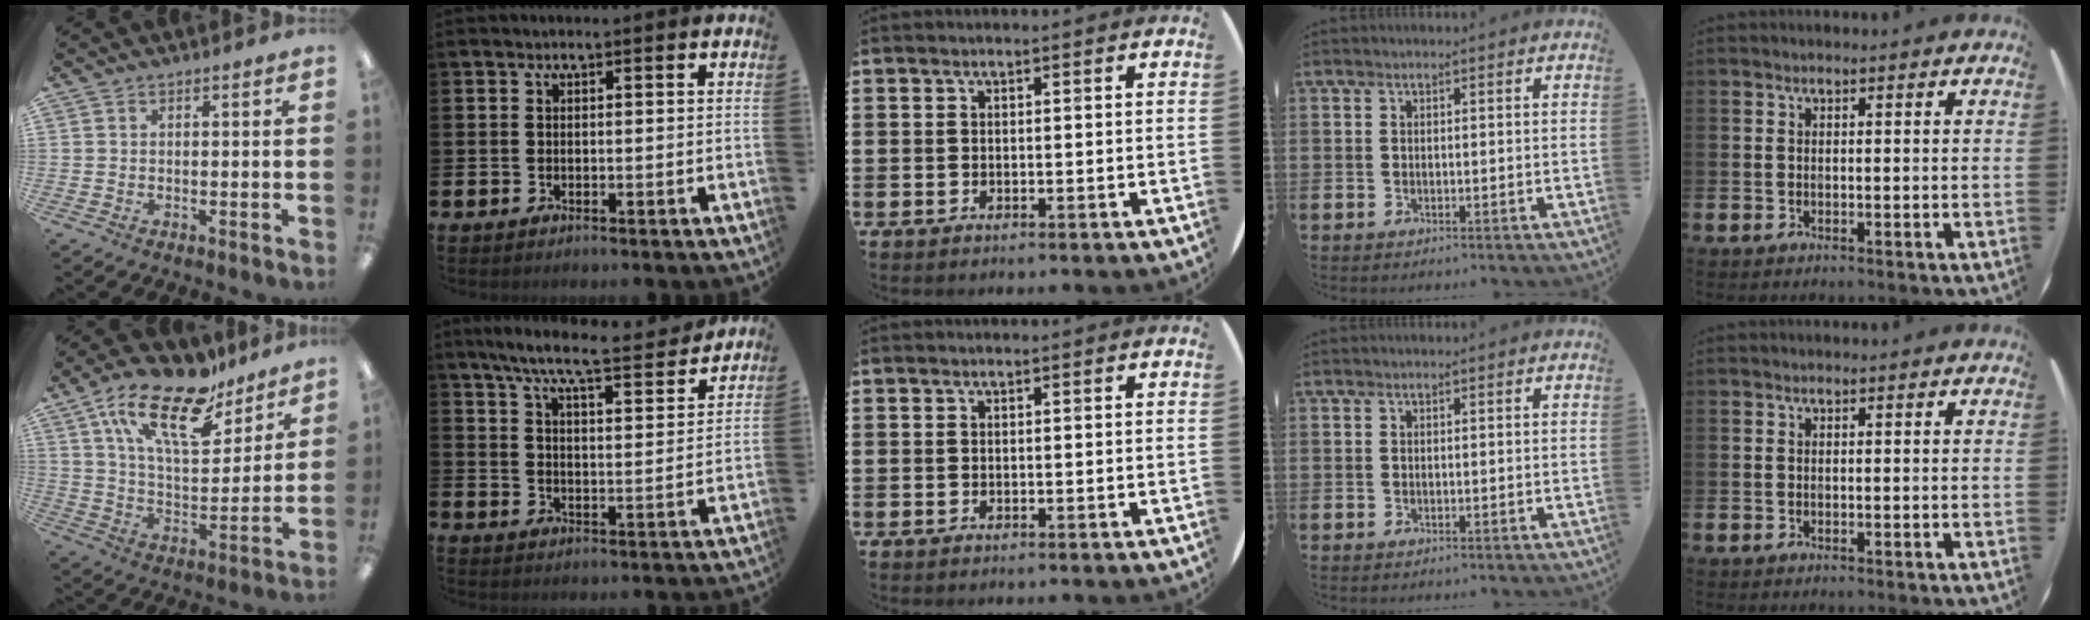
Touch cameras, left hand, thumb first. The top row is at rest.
{"thumb": {"total": 21.3, "force": [14.0, 8.8, 13.5], "torque": [-0.233, -0.068, 0.241]}, "index": {"total": 8.0, "force": [7.2, 0.4, 3.6], "torque": [-0.088, -0.048, 0.121]}}